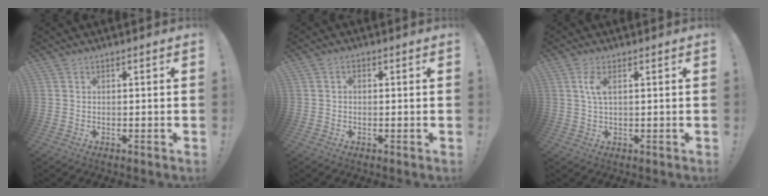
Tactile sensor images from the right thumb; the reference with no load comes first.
{"total": 1.4, "force": [-0.4, 1.0, 1.0], "torque": [-0.020, 0.007, -0.006]}
{"total": 4.2, "force": [1.3, 1.4, 3.7], "torque": [-0.075, -0.002, 0.018]}